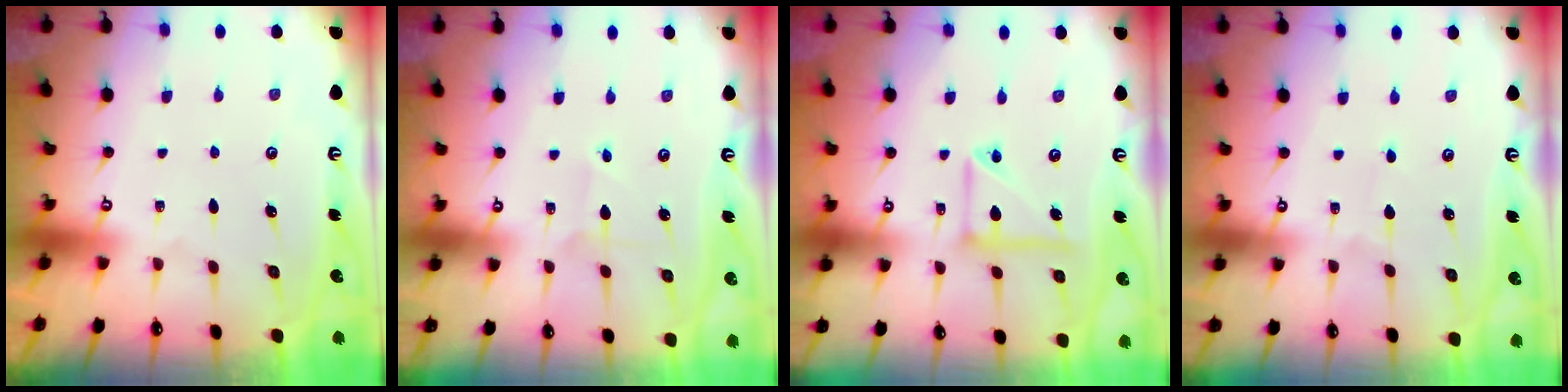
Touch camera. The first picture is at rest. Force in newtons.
{"total": 2.7, "press": 2.7, "slide": 0.3}
{"total": 11.2, "press": 11.1, "slide": 1.1}
{"total": 0.7, "press": 0.7, "slide": 0.0}